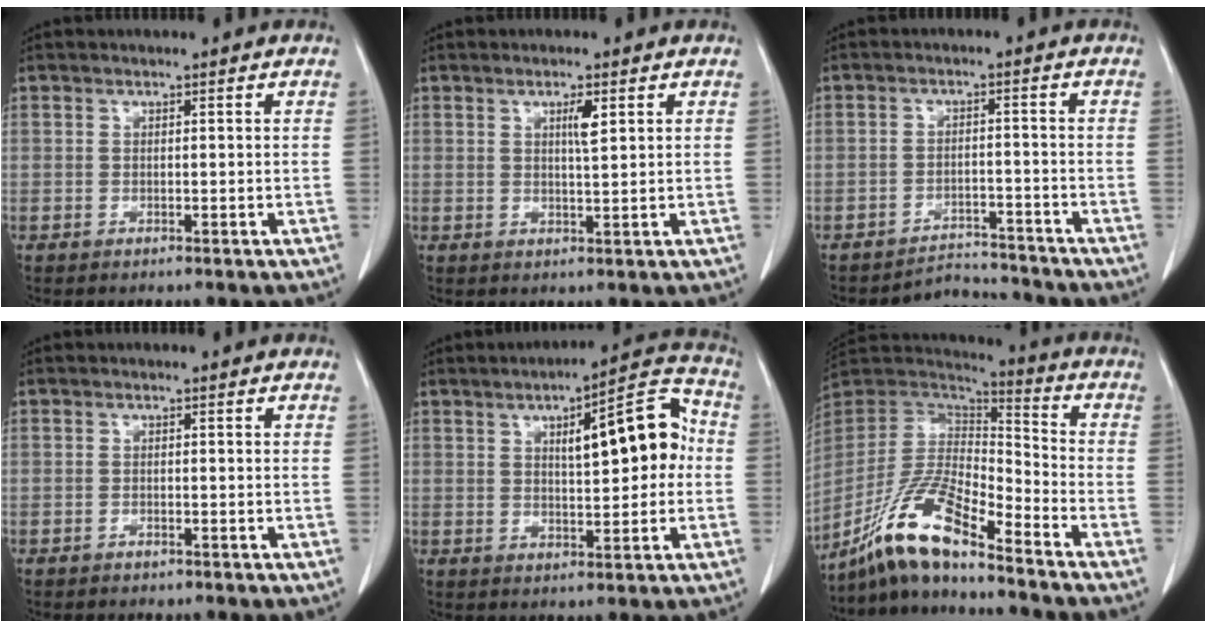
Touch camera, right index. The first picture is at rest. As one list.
[{"total": 2.5, "force": [1.1, 0.2, 2.3], "torque": [-0.041, -0.002, 0.019]}, {"total": 4.9, "force": [-4.7, 0.9, -1.0], "torque": [0.017, 0.013, -0.070]}, {"total": 0.7, "force": [-0.6, 0.4, 0.1], "torque": [-0.007, 0.001, -0.006]}, {"total": 11.7, "force": [1.7, 3.3, 11.1], "torque": [-0.150, 0.035, 0.025]}, {"total": 13.9, "force": [-10.6, 2.2, 8.8], "torque": [-0.175, 0.006, -0.197]}]